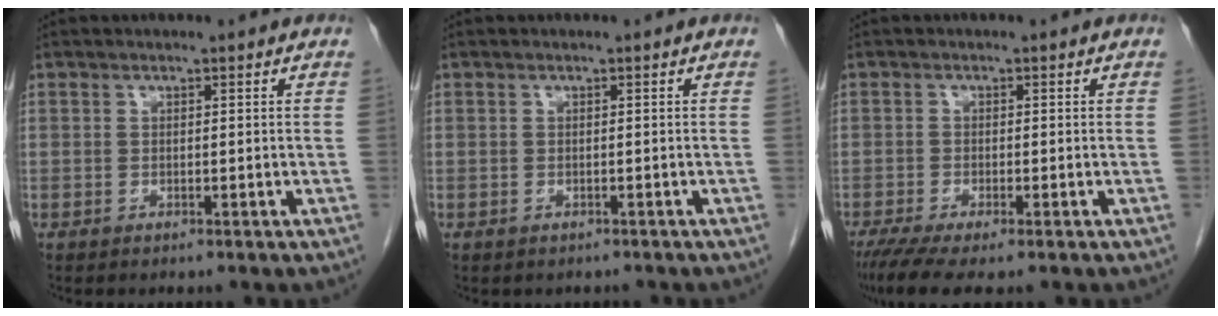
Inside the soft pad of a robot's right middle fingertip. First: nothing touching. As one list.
[{"total": 1.1, "force": [-0.9, 0.6, 0.2], "torque": [-0.011, 0.000, -0.010]}, {"total": 5.8, "force": [-4.3, 0.7, 3.9], "torque": [-0.065, -0.015, -0.072]}]